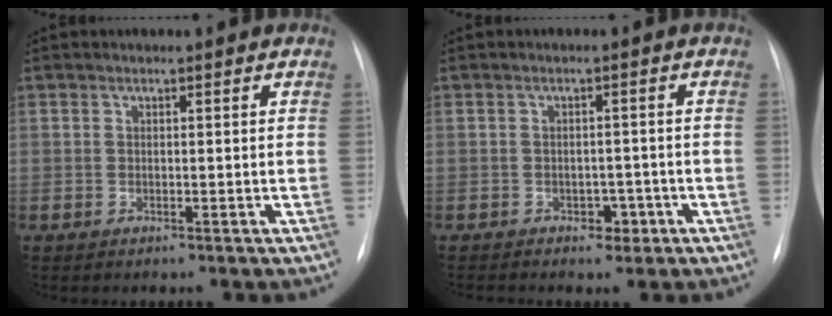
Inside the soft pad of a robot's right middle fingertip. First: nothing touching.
{"total": 2.8, "force": [-1.8, 1.7, 1.3], "torque": [-0.013, 0.007, -0.020]}